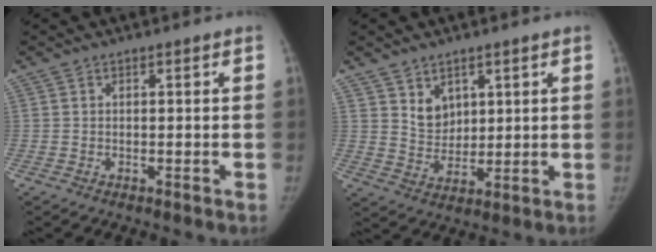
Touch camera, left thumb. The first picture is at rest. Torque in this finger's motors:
{"motor_torque": [-0.02, 0.03, 0.30, -0.26, 0.01]}